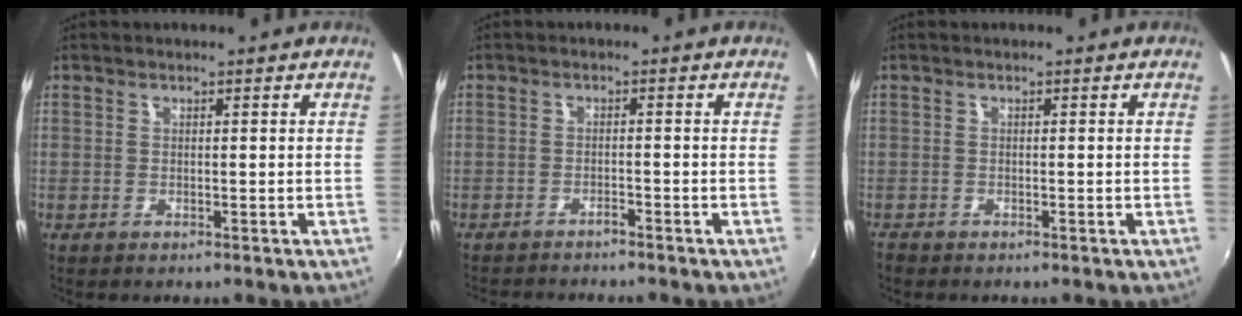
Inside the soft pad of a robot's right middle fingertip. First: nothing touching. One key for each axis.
{"total": 4.0, "fx": -3.8, "fy": 0.6, "fz": 1.2, "tx": -0.035, "ty": -0.009, "tz": -0.060}
{"total": 1.0, "fx": -1.0, "fy": 0.4, "fz": 0.1, "tx": -0.007, "ty": -0.004, "tz": -0.020}